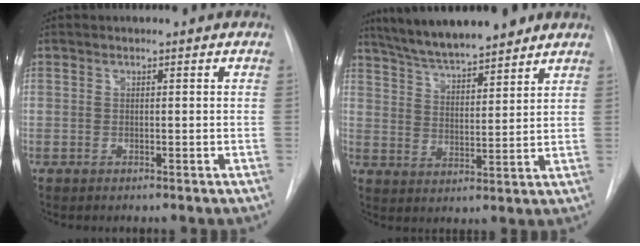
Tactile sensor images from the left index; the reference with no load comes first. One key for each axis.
{"total": 13.6, "fx": 11.7, "fy": 1.9, "fz": 6.6, "tx": -0.110, "ty": 0.015, "tz": 0.196}